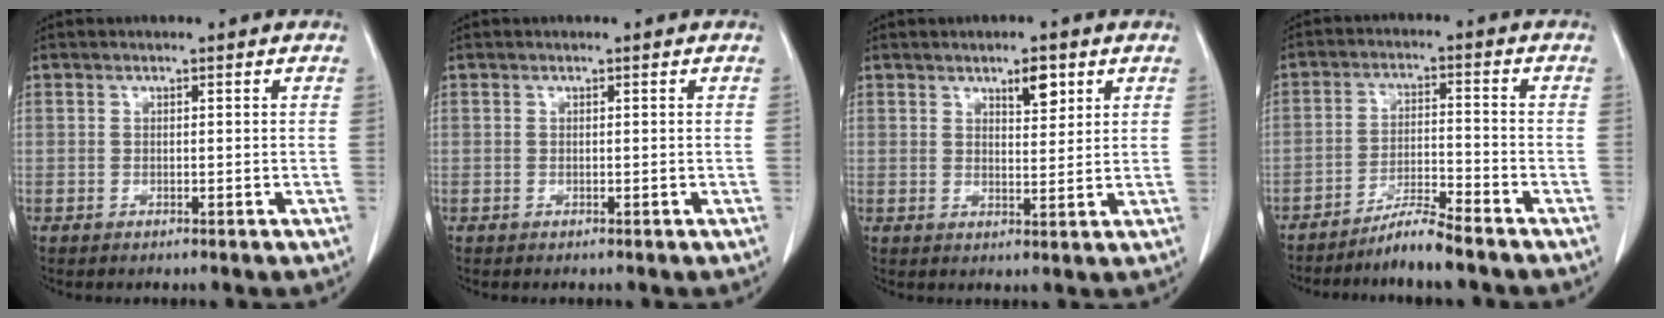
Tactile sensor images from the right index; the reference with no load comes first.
{"total": 0.0}
{"total": 3.7, "force": [2.2, 1.3, 2.7], "torque": [-0.042, -0.003, 0.036]}
{"total": 5.4, "force": [-4.7, -0.6, 2.5], "torque": [-0.044, -0.018, -0.089]}